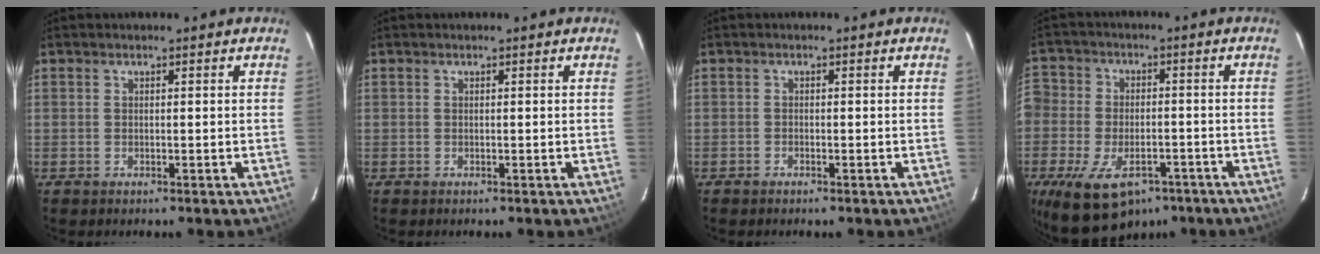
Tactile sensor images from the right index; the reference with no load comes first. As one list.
[{"total": 0.0}, {"total": 0.7, "force": [-0.6, 0.2, 0.1], "torque": [-0.005, 0.000, -0.013]}, {"total": 19.1, "force": [-9.8, 12.6, 10.3], "torque": [-0.256, -0.006, -0.171]}]